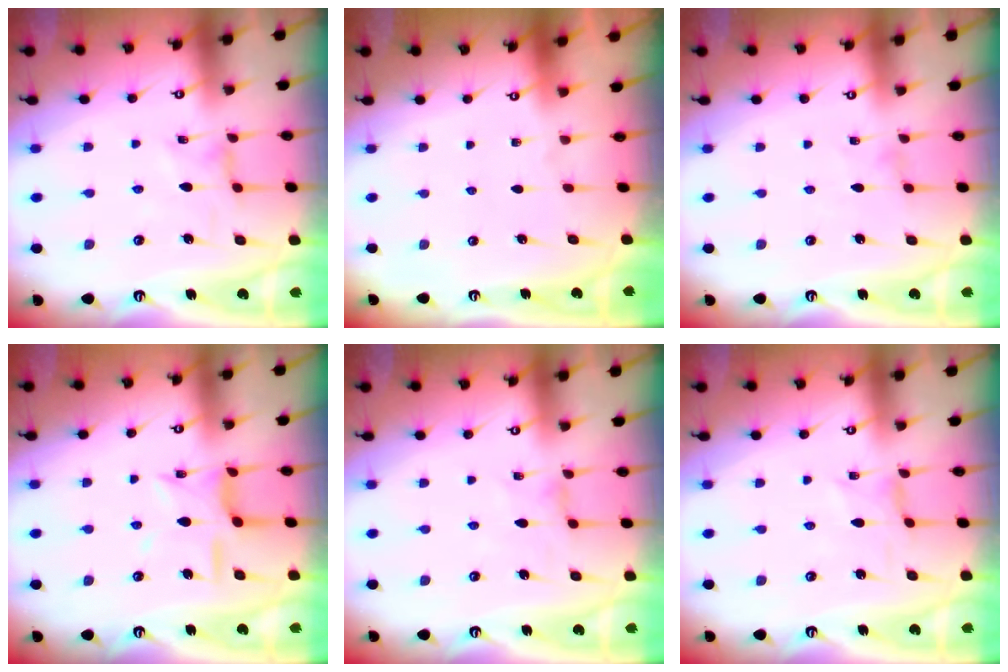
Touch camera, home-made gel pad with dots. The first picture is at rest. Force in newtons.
{"total": 0.0}
{"total": 0.0}
{"total": 10.3, "press": 10.2, "slide": 0.7}
{"total": 1.0, "press": 0.9, "slide": 0.2}
{"total": 0.0}